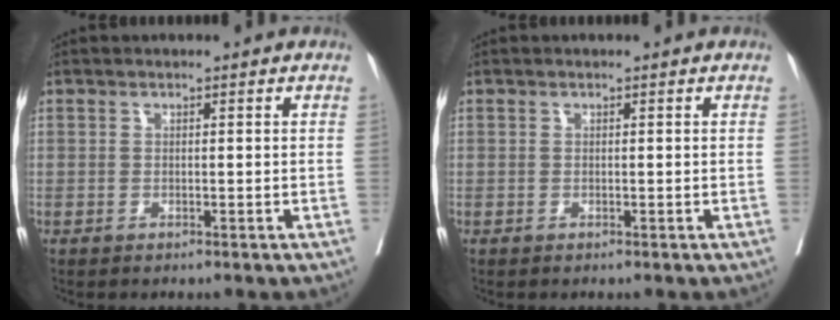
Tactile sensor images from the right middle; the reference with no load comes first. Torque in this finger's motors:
{"motor_torque": [0.00, 0.00, 0.00, 0.00]}